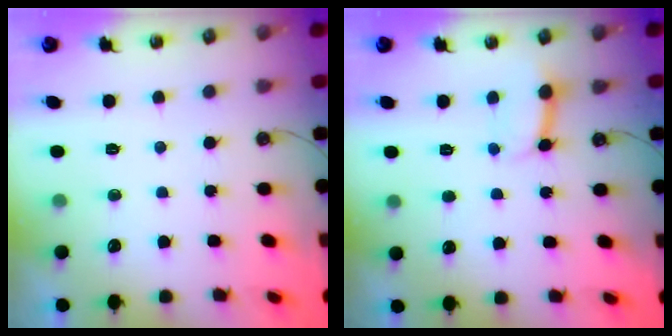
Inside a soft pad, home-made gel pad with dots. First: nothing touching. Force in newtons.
{"total": 6.8, "press": 6.8, "slide": 0.5}